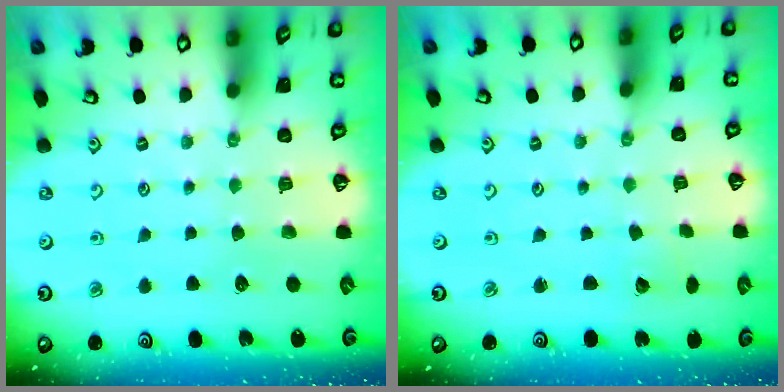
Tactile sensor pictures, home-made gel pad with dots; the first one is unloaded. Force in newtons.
{"total": 2.4, "press": 2.4, "slide": 0.2}